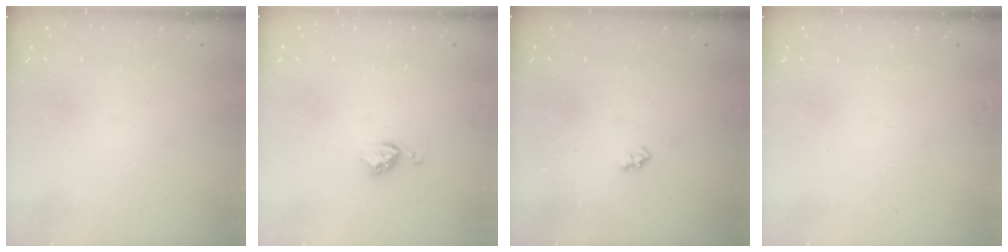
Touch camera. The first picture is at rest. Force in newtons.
{"total": 4.2, "press": 4.2, "slide": 0.4}
{"total": 2.4, "press": 2.4, "slide": 0.4}
{"total": 0.0}